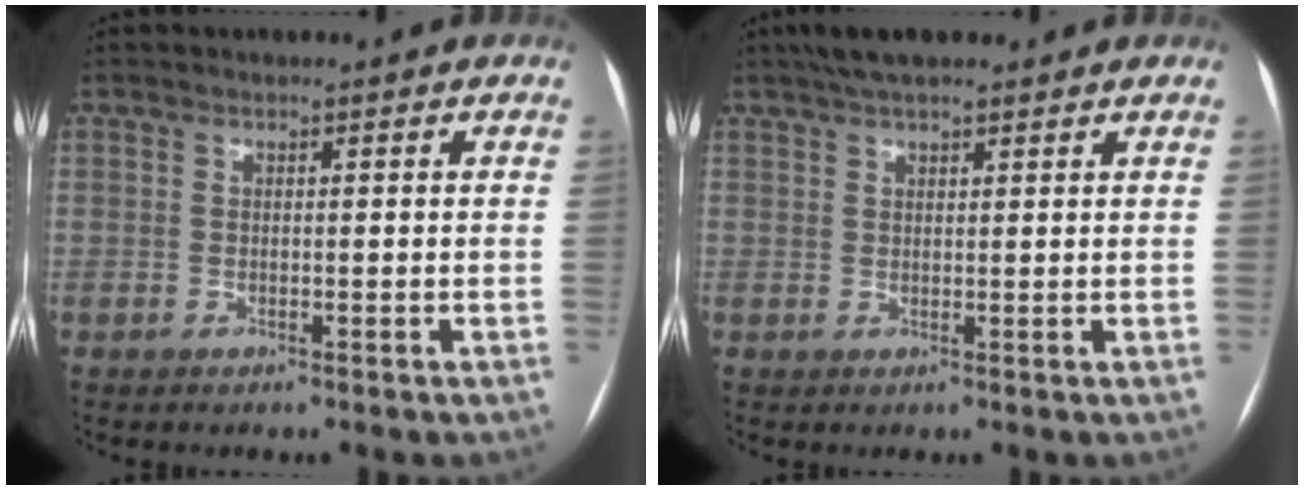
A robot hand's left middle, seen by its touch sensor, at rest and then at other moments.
{"total": 6.5, "force": [5.2, 1.6, 3.6], "torque": [-0.057, 0.034, 0.088]}